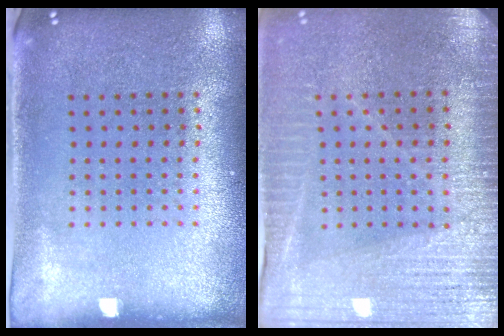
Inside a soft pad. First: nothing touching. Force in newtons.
{"total": 3.4, "press": 3.2, "slide": 1.4}